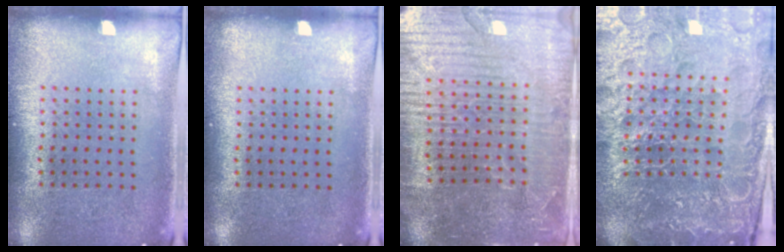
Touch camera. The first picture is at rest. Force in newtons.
{"total": 0.0}
{"total": 4.9, "press": 4.5, "slide": 1.9}
{"total": 6.3, "press": 5.6, "slide": 3.0}